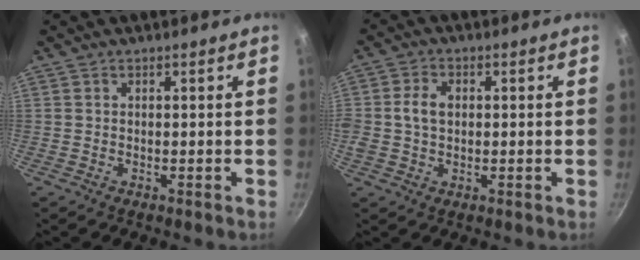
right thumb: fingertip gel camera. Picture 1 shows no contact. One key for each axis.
{"total": 5.2, "fx": 0.4, "fy": 3.8, "fz": 3.6, "tx": -0.062, "ty": 0.010, "tz": 0.000}